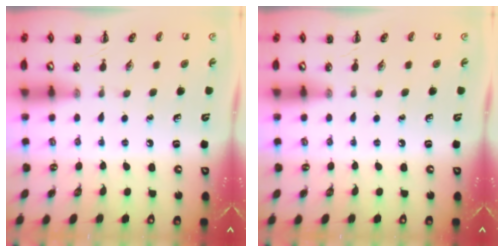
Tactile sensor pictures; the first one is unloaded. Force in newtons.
{"total": 0.0}